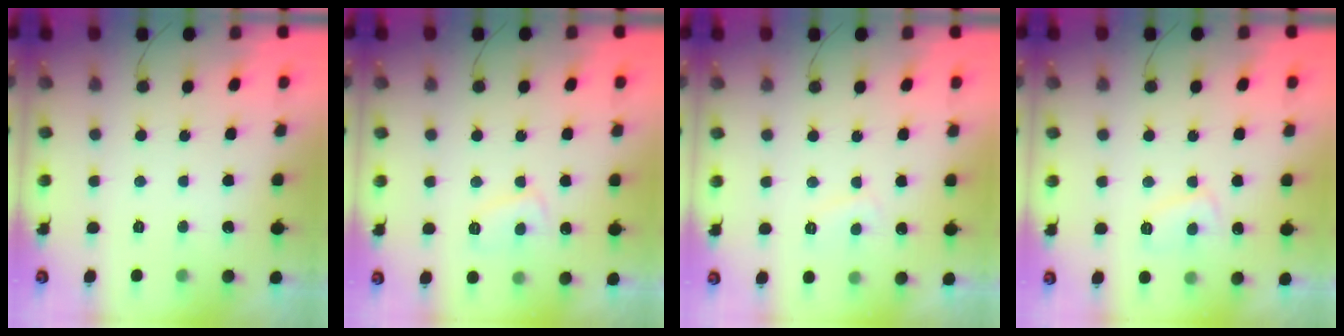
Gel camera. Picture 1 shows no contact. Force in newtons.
{"total": 6.4, "press": 6.3, "slide": 0.5}
{"total": 3.4, "press": 3.3, "slide": 0.4}
{"total": 6.4, "press": 6.3, "slide": 0.5}